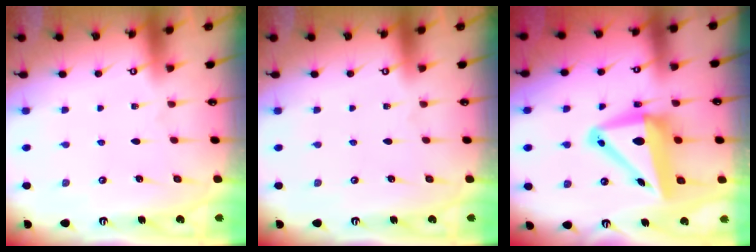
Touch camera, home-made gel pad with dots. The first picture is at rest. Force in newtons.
{"total": 0.0}
{"total": 12.0, "press": 11.7, "slide": 2.5}